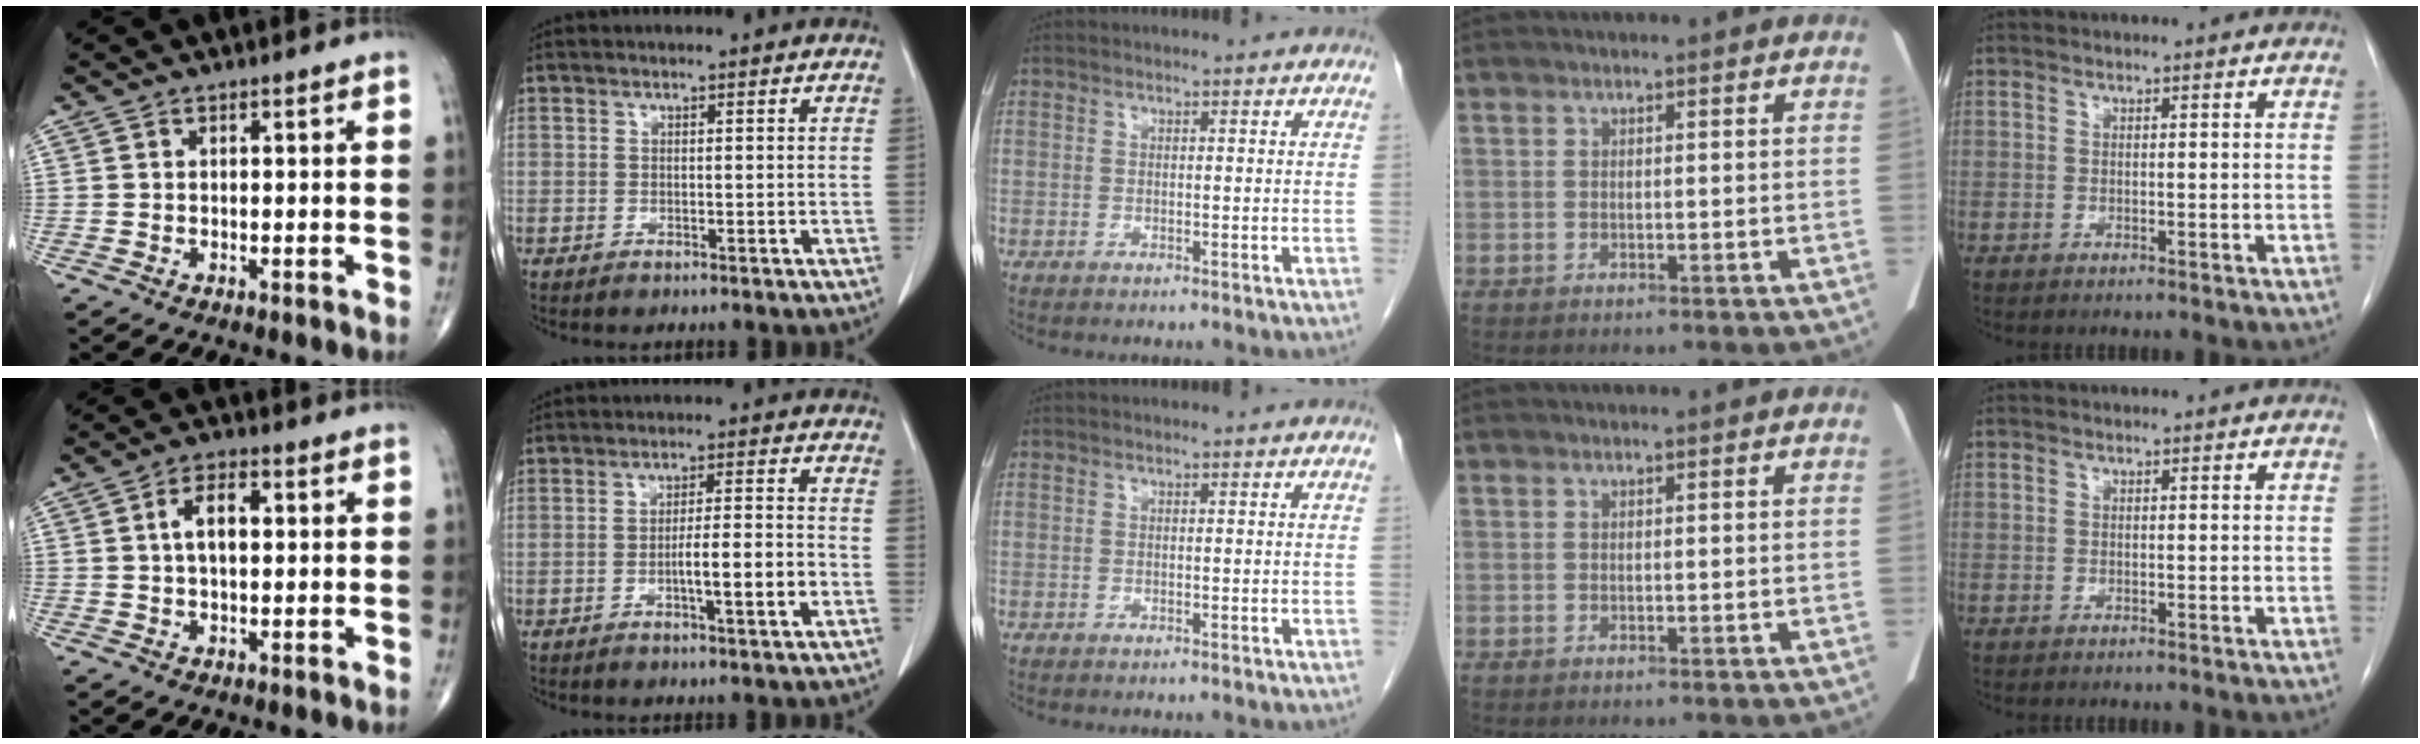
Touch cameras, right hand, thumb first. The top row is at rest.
{"thumb": {"total": 5.7, "force": [0.9, 2.9, 4.8], "torque": [-0.079, 0.012, 0.010]}, "index": {"total": 6.5, "force": [-2.2, 0.3, 6.2], "torque": [-0.099, 0.004, -0.033]}}